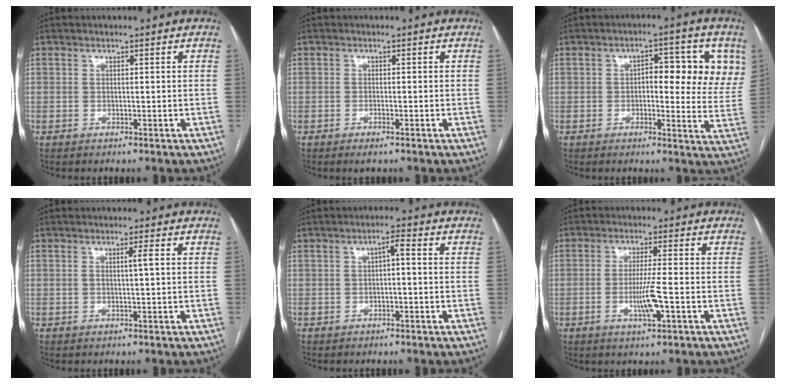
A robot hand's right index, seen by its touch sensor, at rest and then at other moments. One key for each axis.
{"total": 1.6, "fx": -1.2, "fy": 0.2, "fz": 1.1, "tx": -0.020, "ty": -0.004, "tz": -0.016}
{"total": 10.8, "fx": 3.1, "fy": 4.5, "fz": 9.3, "tx": -0.098, "ty": 0.013, "tz": 0.033}
{"total": 1.3, "fx": 0.1, "fy": -0.3, "fz": 1.2, "tx": -0.020, "ty": 0.003, "tz": 0.002}
{"total": 1.9, "fx": -0.1, "fy": 0.3, "fz": 1.9, "tx": -0.031, "ty": 0.007, "tz": -0.001}
{"total": 5.5, "fx": -1.6, "fy": -0.1, "fz": 5.2, "tx": -0.098, "ty": -0.009, "tz": -0.028}